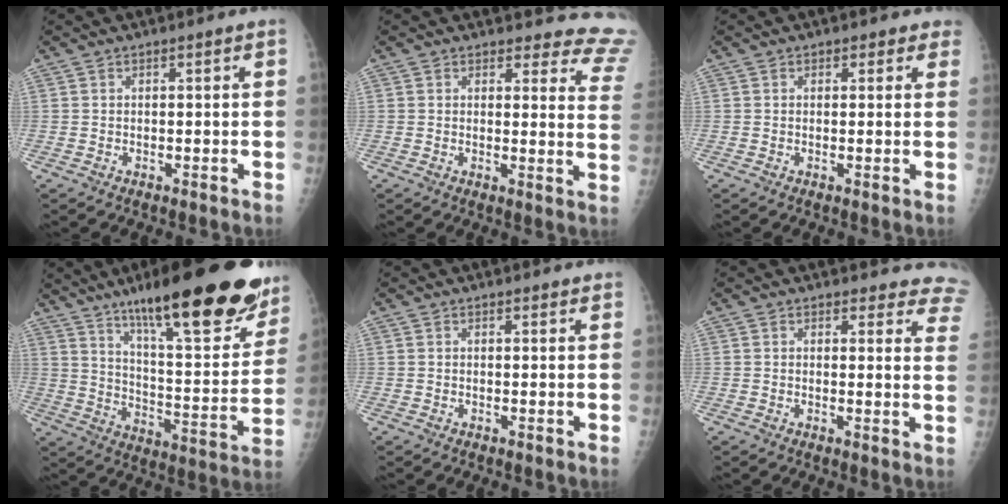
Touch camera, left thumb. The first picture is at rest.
{"total": 13.1, "force": [12.6, 3.5, 0.7], "torque": [0.053, -0.120, 0.093]}
{"total": 2.5, "force": [1.7, 1.8, 0.4], "torque": [0.027, -0.004, 0.007]}
{"total": 30.0, "force": [19.3, 7.3, 21.8], "torque": [-0.282, -0.068, 0.290]}
{"total": 1.5, "force": [1.4, 0.4, 0.4], "torque": [0.000, -0.004, 0.016]}
{"total": 11.2, "force": [10.4, 3.8, 1.7], "torque": [0.041, -0.070, 0.075]}